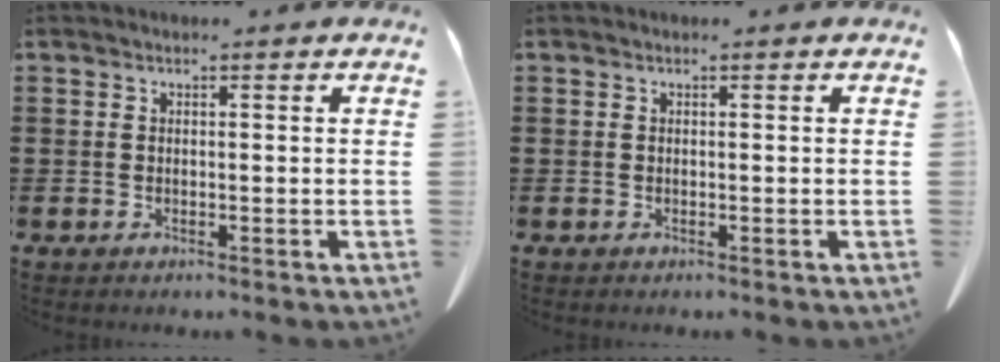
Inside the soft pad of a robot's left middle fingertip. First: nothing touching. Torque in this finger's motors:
{"motor_torque": [0.00, 0.00, 0.00, 0.00]}